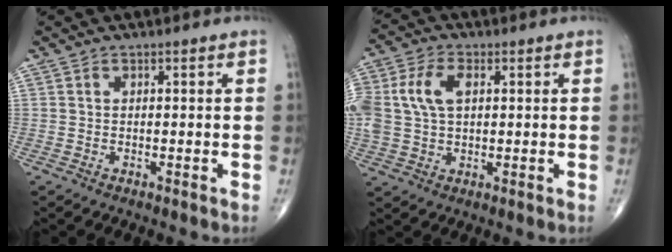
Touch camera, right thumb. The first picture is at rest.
{"total": 11.7, "force": [2.3, 7.5, 8.7], "torque": [-0.209, 0.010, 0.044]}